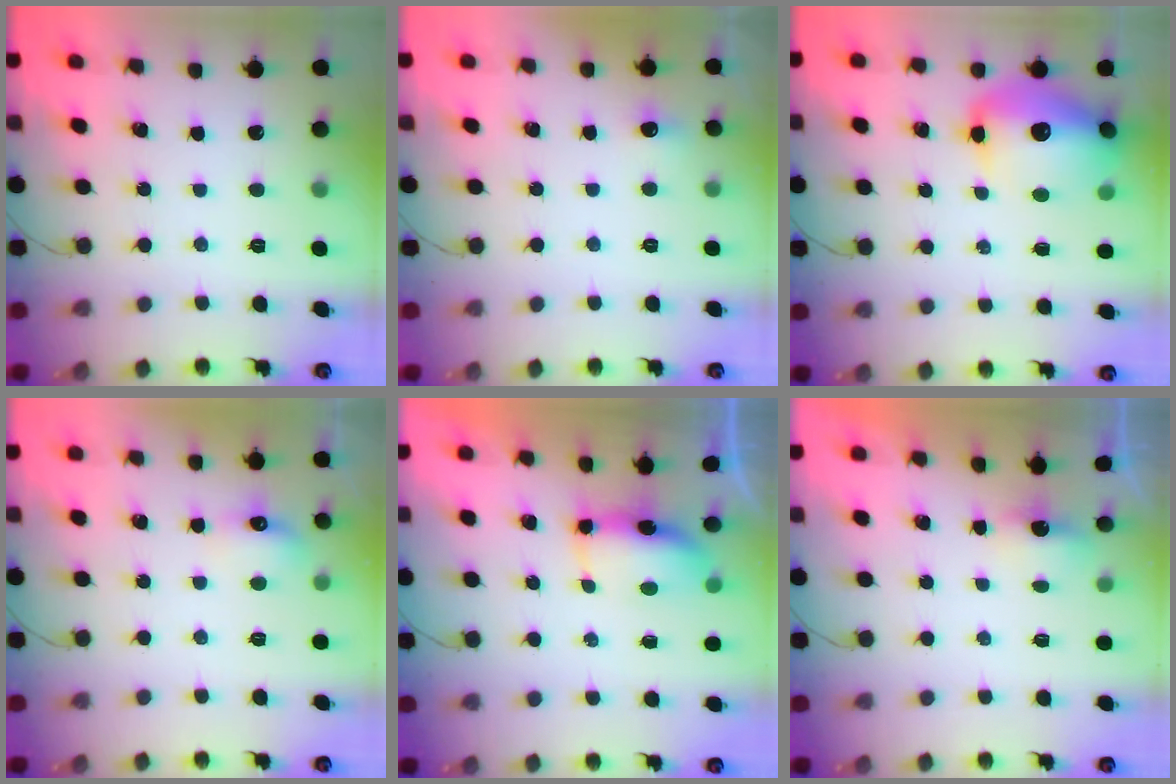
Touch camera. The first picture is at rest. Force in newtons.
{"total": 4.6, "press": 4.4, "slide": 1.6}
{"total": 15.6, "press": 15.0, "slide": 4.2}
{"total": 6.0, "press": 5.9, "slide": 1.2}
{"total": 6.1, "press": 6.1, "slide": 0.6}
{"total": 2.0, "press": 1.8, "slide": 0.8}